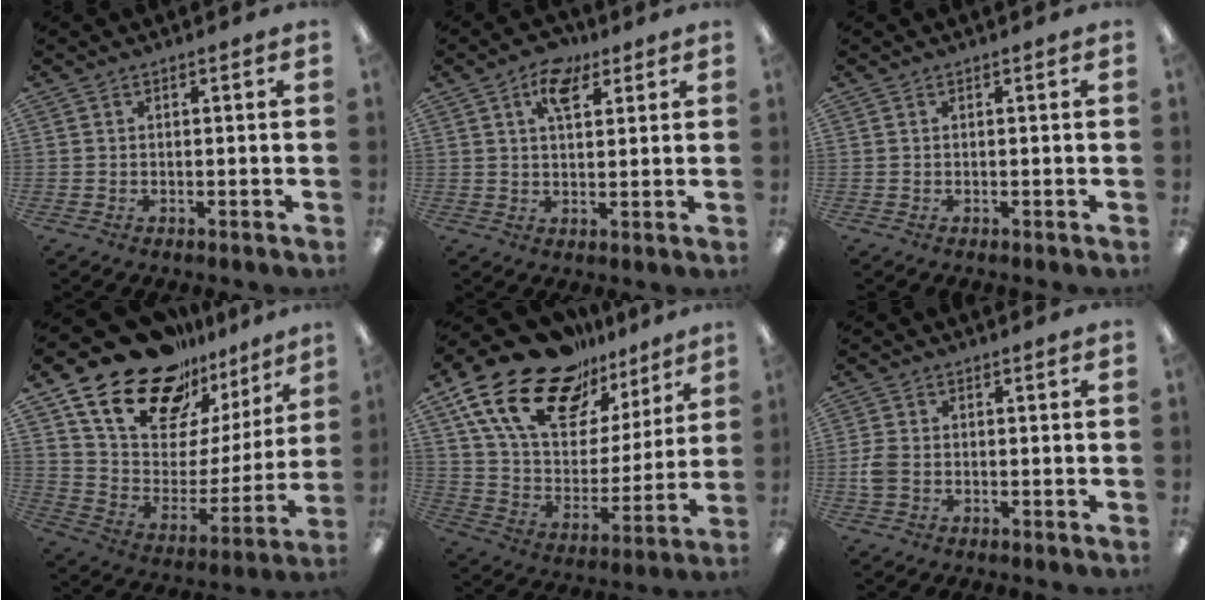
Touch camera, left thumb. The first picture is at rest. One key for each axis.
{"total": 8.7, "fx": 4.4, "fy": 4.5, "fz": 6.0, "tx": -0.093, "ty": -0.009, "tz": 0.076}
{"total": 0.0}
{"total": 21.8, "fx": 16.5, "fy": 11.2, "fz": 9.0, "tx": -0.166, "ty": -0.111, "tz": 0.301}
{"total": 23.0, "fx": 16.2, "fy": 11.5, "fz": 11.5, "tx": -0.226, "ty": -0.098, "tz": 0.289}
{"total": 4.0, "fx": -0.8, "fy": 2.9, "fz": 2.7, "tx": -0.059, "ty": 0.003, "tz": -0.015}